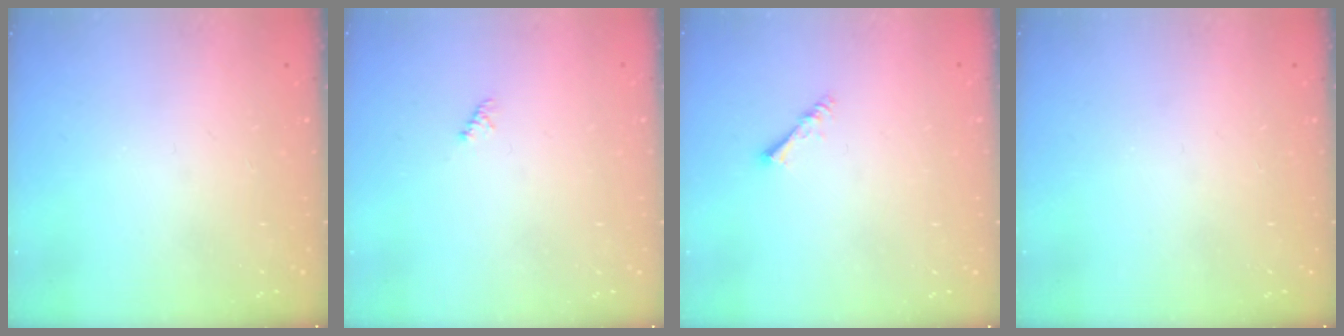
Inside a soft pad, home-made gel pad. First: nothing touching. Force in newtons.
{"total": 1.1, "press": 1.1, "slide": 0.3}
{"total": 1.6, "press": 1.5, "slide": 0.3}
{"total": 0.0}